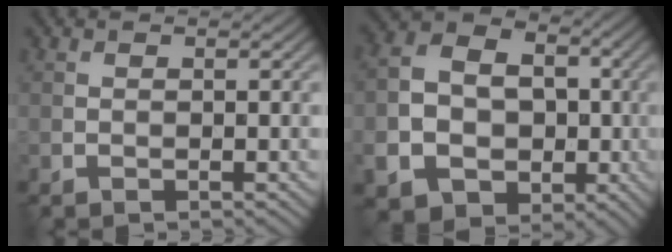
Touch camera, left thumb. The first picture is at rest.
{"total": 12.3, "force": [-3.0, 10.4, 5.8], "torque": [-0.147, -0.045, -0.068]}